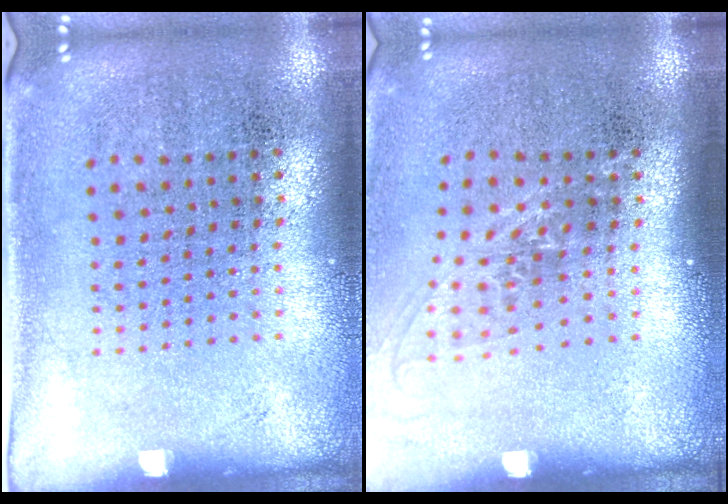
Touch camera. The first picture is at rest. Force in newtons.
{"total": 1.2, "press": 1.0, "slide": 0.7}